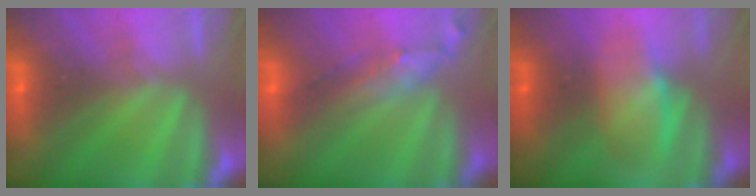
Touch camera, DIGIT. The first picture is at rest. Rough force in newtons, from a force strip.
{"total": 2.7}
{"total": 3.0}